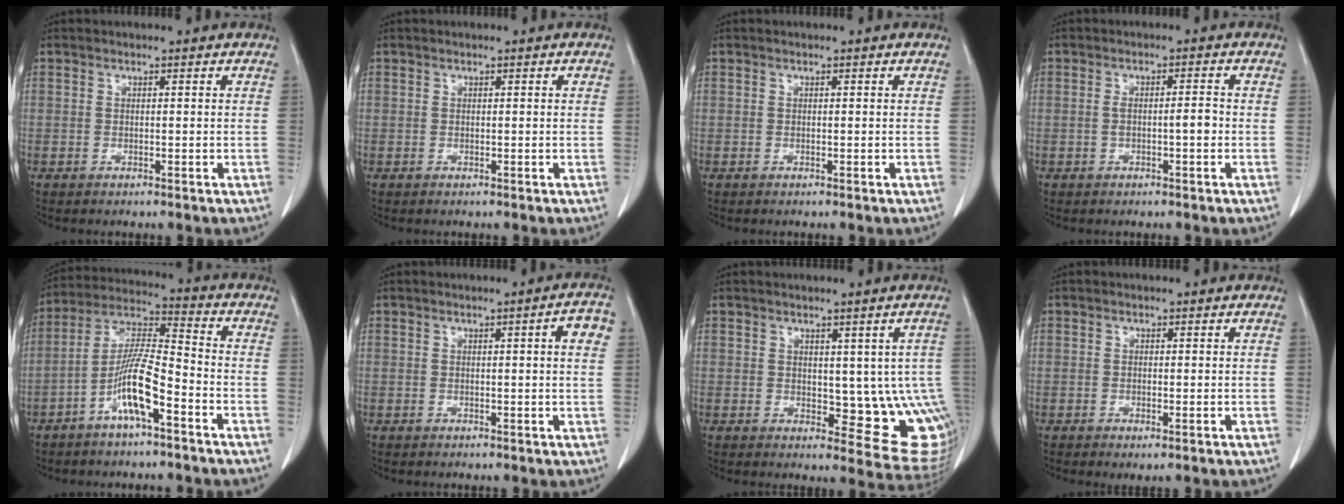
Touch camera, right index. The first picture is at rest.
{"total": 0.0}
{"total": 0.0}
{"total": 2.7, "force": [-0.5, 0.4, 2.7], "torque": [-0.048, 0.007, -0.006]}
{"total": 10.3, "force": [-4.8, 1.2, 9.0], "torque": [-0.182, 0.008, -0.091]}
{"total": 3.6, "force": [0.9, 0.1, 3.5], "torque": [-0.038, 0.004, 0.010]}
{"total": 9.8, "force": [0.2, 4.8, 8.6], "torque": [-0.076, -0.008, 0.013]}
{"total": 1.0, "force": [-0.4, 0.0, 0.9], "torque": [-0.014, -0.006, -0.003]}